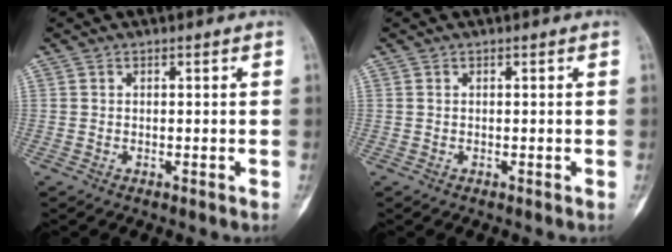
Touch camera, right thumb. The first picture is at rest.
{"total": 0.0}